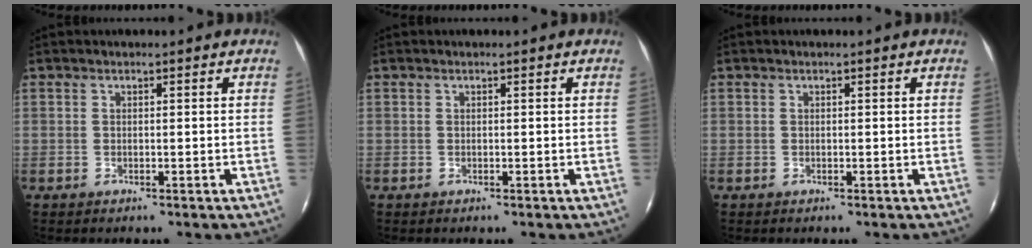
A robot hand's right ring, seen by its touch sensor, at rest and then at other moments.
{"total": 0.0}
{"total": 0.0}